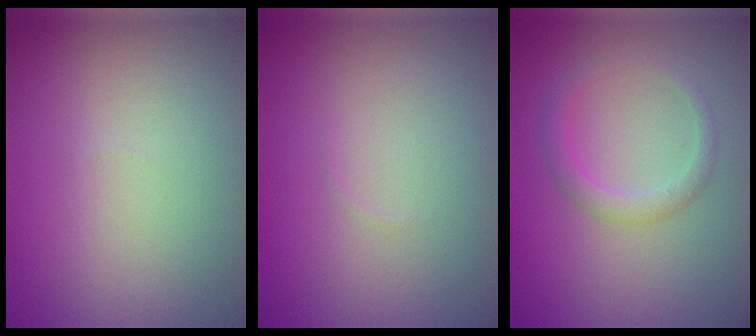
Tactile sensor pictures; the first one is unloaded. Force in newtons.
{"total": 0.0}
{"total": 2.0, "press": 2.0, "slide": 0.1}